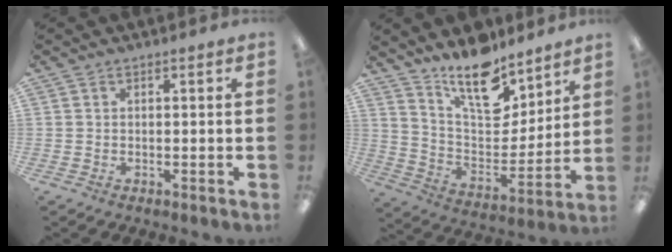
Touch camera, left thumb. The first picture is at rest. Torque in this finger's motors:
{"motor_torque": [0.48, 0.21, -0.02, -0.47, 0.13]}